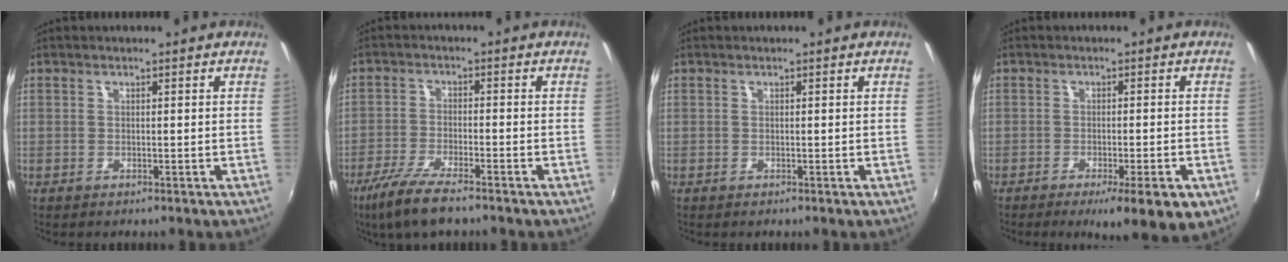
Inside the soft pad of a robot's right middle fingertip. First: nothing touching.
{"total": 8.6, "force": [-6.3, 1.5, 5.6], "torque": [-0.136, -0.024, -0.121]}
{"total": 0.0}
{"total": 7.9, "force": [-4.4, 1.1, 6.5], "torque": [-0.102, -0.020, -0.058]}